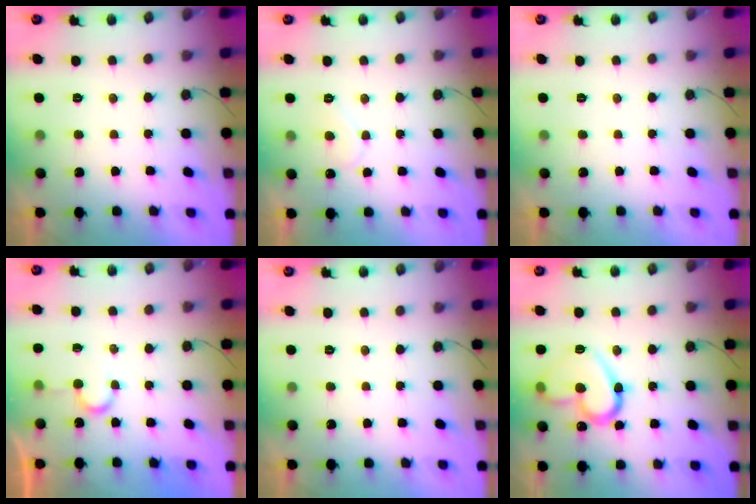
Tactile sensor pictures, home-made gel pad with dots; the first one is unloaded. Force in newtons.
{"total": 5.2, "press": 5.2, "slide": 0.5}
{"total": 0.0}
{"total": 4.9, "press": 4.9, "slide": 0.3}
{"total": 0.0}
{"total": 15.8, "press": 15.7, "slide": 1.0}